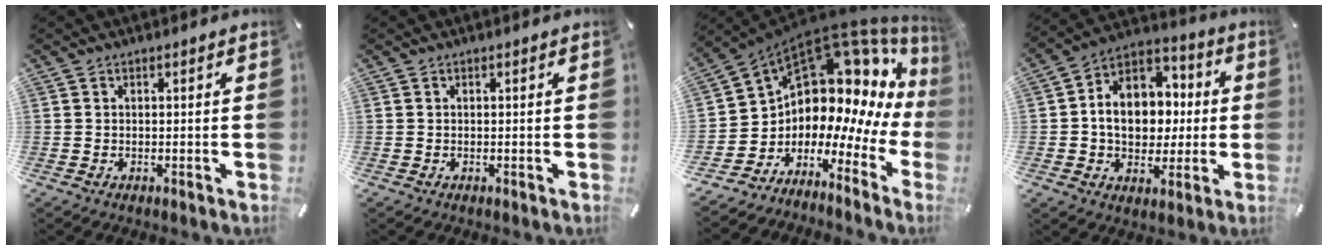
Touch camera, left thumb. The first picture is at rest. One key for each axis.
{"total": 0.0}
{"total": 12.5, "fx": 7.6, "fy": 8.1, "fz": 5.8, "tx": -0.104, "ty": -0.099, "tz": 0.136}
{"total": 12.9, "fx": -0.9, "fy": 10.7, "fz": 7.0, "tx": -0.125, "ty": 0.006, "tz": -0.014}